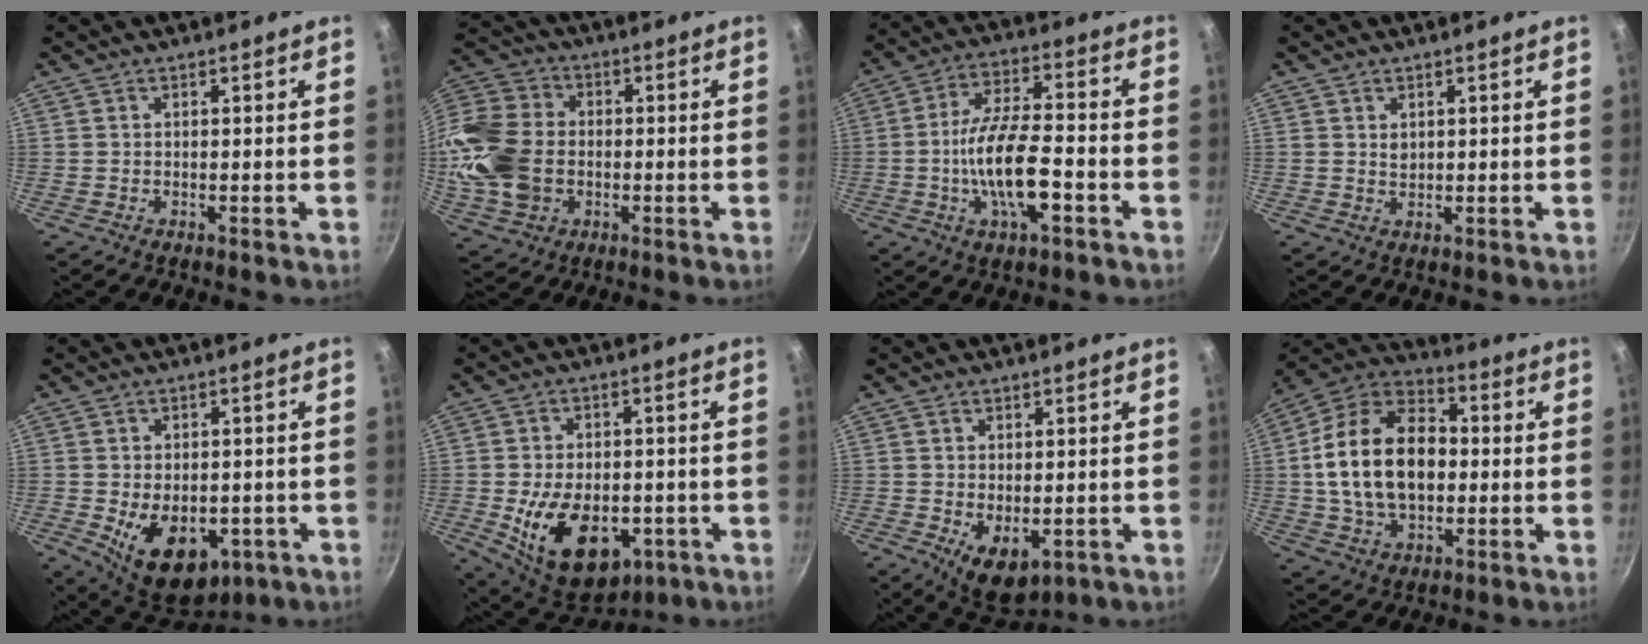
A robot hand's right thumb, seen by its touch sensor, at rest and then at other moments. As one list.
[{"total": 18.2, "force": [-1.9, 14.1, 11.4], "torque": [-0.233, 0.022, -0.040]}, {"total": 13.2, "force": [-4.0, 4.7, 11.7], "torque": [-0.209, 0.027, -0.077]}, {"total": 1.4, "force": [0.6, 1.0, 0.7], "torque": [-0.009, -0.002, 0.012]}, {"total": 13.8, "force": [-4.0, 8.8, 9.8], "torque": [-0.114, -0.007, -0.038]}, {"total": 17.9, "force": [-5.0, 11.3, 13.0], "torque": [-0.184, 0.000, -0.059]}, {"total": 7.3, "force": [-1.6, 4.4, 5.6], "torque": [-0.072, -0.014, -0.008]}, {"total": 20.3, "force": [0.1, 13.5, 15.2], "torque": [-0.241, 0.032, -0.007]}]